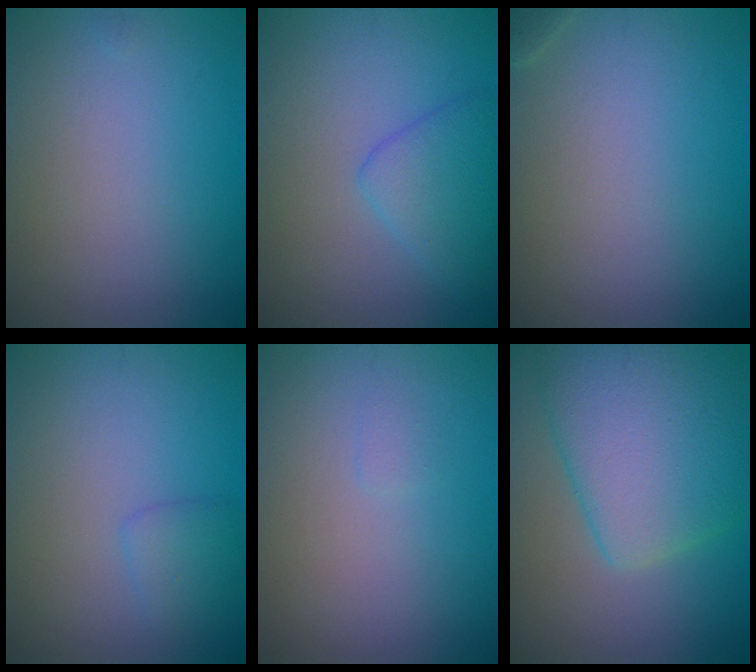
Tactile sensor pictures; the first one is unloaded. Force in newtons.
{"total": 3.3, "press": 3.3, "slide": 0.2}
{"total": 0.7, "press": 0.7, "slide": 0.0}
{"total": 1.6, "press": 1.6, "slide": 0.0}
{"total": 0.5, "press": 0.5, "slide": 0.0}
{"total": 8.9, "press": 8.9, "slide": 0.4}